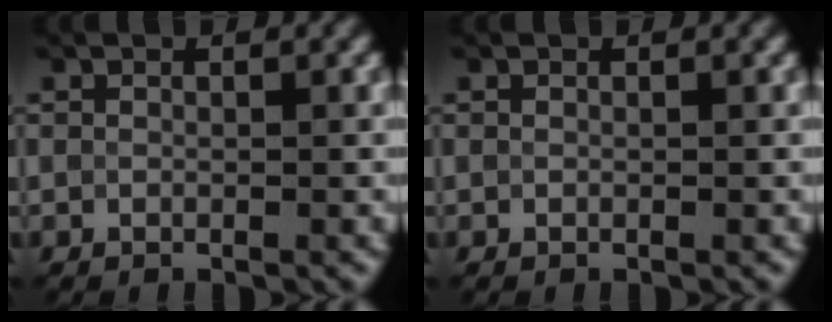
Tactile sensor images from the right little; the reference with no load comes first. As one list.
[{"total": 0.0}]